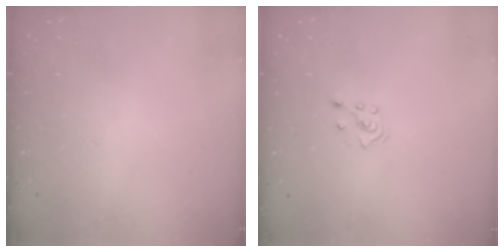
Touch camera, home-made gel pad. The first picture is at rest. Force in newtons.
{"total": 2.8, "press": 2.7, "slide": 0.5}